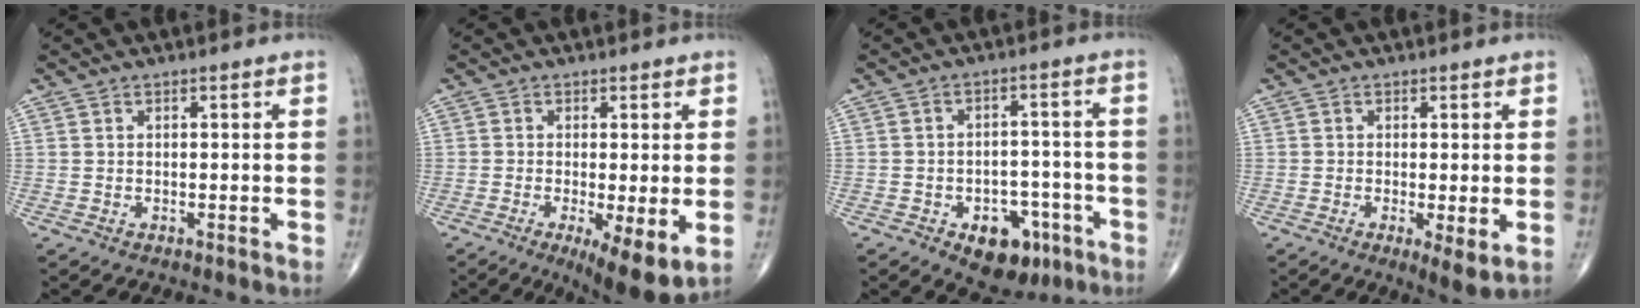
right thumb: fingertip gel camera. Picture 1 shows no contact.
{"total": 9.4, "force": [-2.5, 2.7, 8.6], "torque": [-0.138, -0.023, -0.037]}
{"total": 10.7, "force": [-5.4, 6.7, 6.3], "torque": [-0.052, 0.037, -0.067]}
{"total": 4.3, "force": [-0.8, 1.1, 4.1], "torque": [-0.075, -0.017, -0.017]}